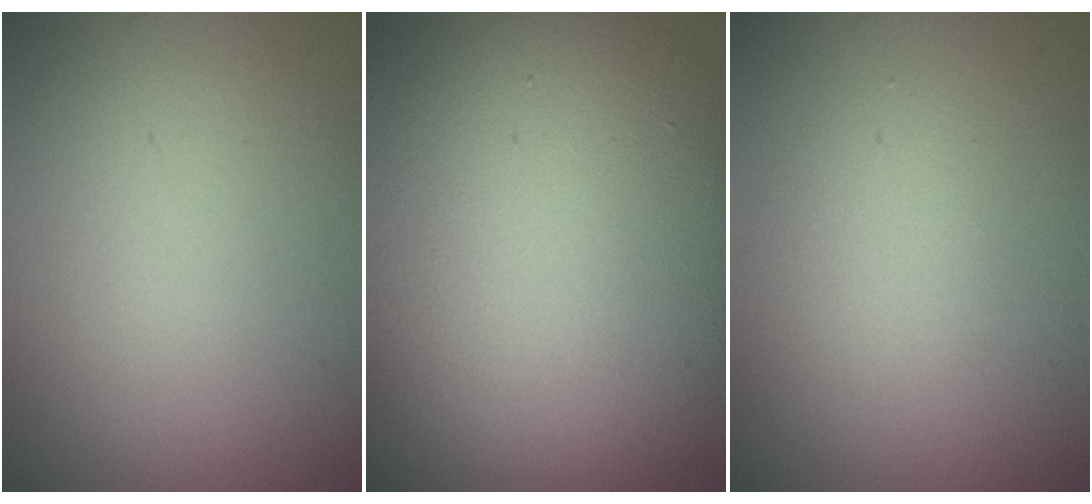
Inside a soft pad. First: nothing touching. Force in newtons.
{"total": 14.9, "press": 14.9, "slide": 0.8}
{"total": 1.8, "press": 1.8, "slide": 0.0}